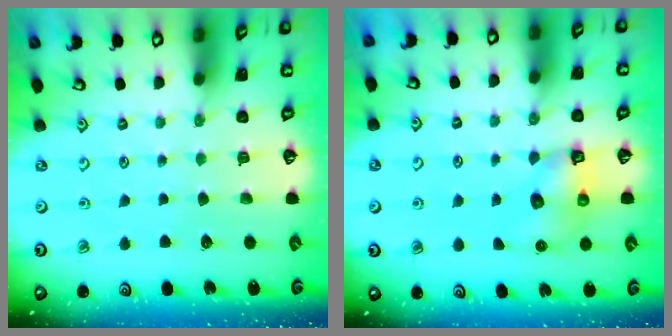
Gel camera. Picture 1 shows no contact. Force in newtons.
{"total": 5.8, "press": 5.8, "slide": 0.2}